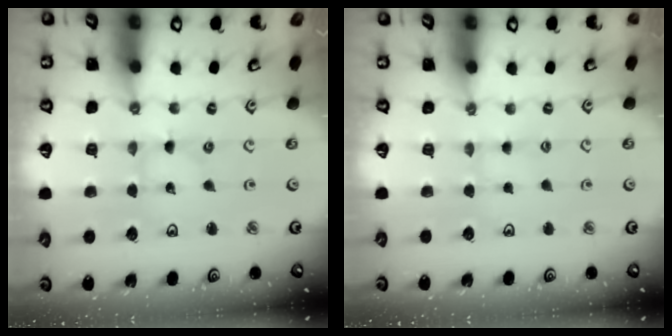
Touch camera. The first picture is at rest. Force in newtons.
{"total": 1.7, "press": 1.7, "slide": 0.3}